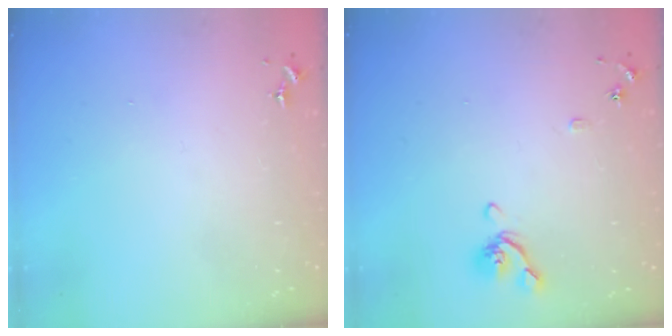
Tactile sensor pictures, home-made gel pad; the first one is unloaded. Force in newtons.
{"total": 7.9, "press": 7.7, "slide": 1.4}